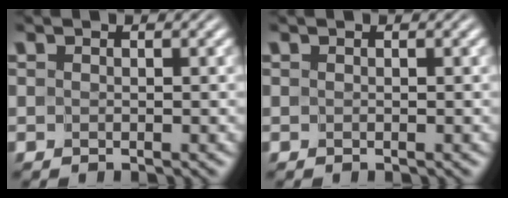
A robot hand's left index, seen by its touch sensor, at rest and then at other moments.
{"total": 0.0}